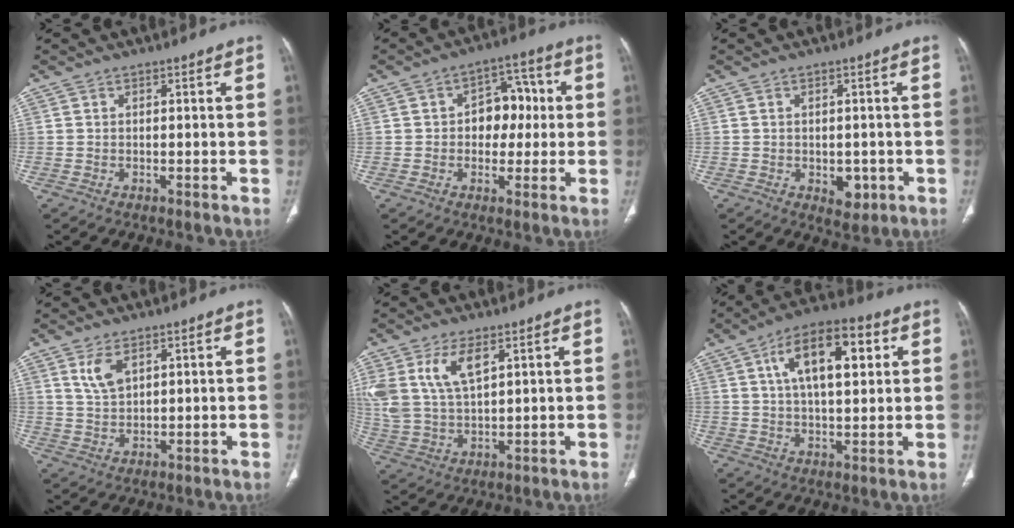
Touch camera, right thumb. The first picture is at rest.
{"total": 8.8, "force": [0.5, 6.4, 6.1], "torque": [-0.041, 0.026, 0.004]}
{"total": 4.0, "force": [-1.1, 2.7, 2.8], "torque": [-0.020, -0.001, -0.005]}
{"total": 4.6, "force": [2.4, 2.3, 3.2], "torque": [-0.061, -0.011, 0.056]}
{"total": 10.8, "force": [5.0, 5.3, 8.1], "torque": [-0.173, -0.012, 0.109]}
{"total": 14.8, "force": [4.8, 6.7, 12.3], "torque": [-0.185, 0.006, 0.074]}